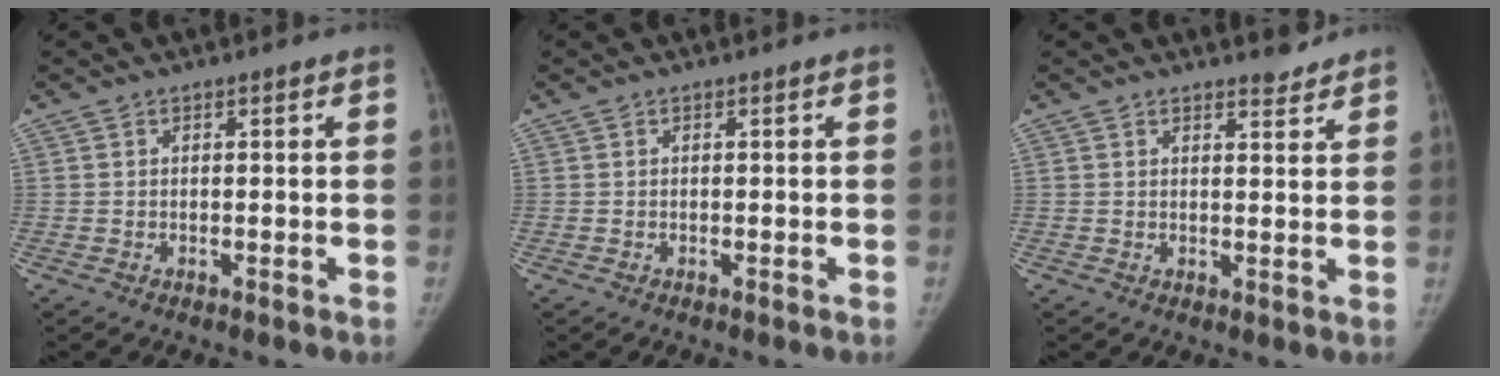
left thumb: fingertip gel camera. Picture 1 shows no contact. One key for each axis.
{"total": 0.0}
{"total": 2.7, "fx": 2.5, "fy": 0.7, "fz": 0.6, "tx": 0.003, "ty": -0.021, "tz": 0.032}